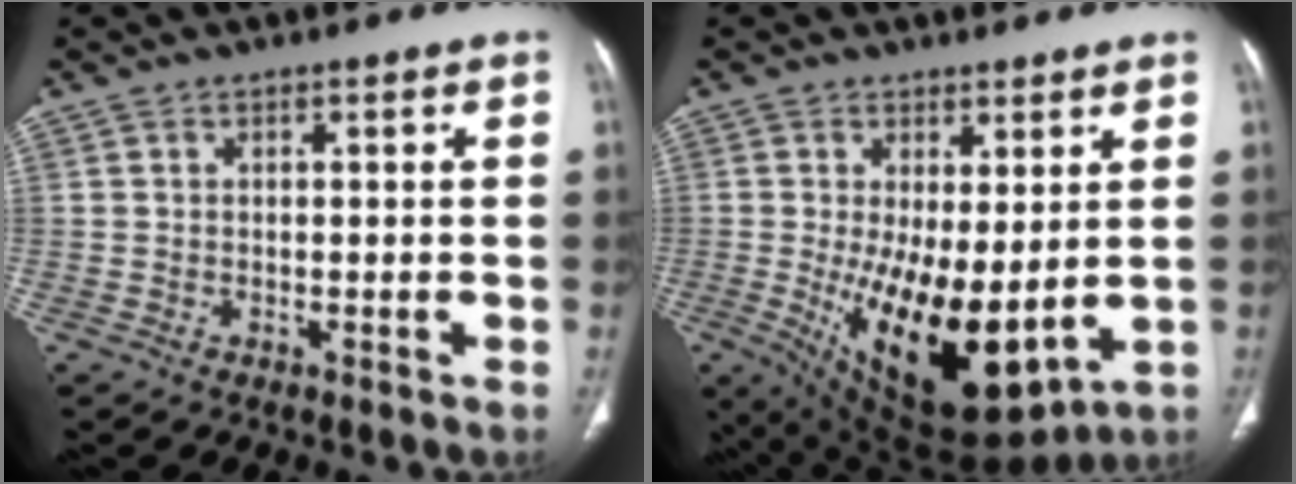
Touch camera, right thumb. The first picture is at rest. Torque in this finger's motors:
{"motor_torque": [2.46, 2.55, 1.23, -1.03, 0.54]}